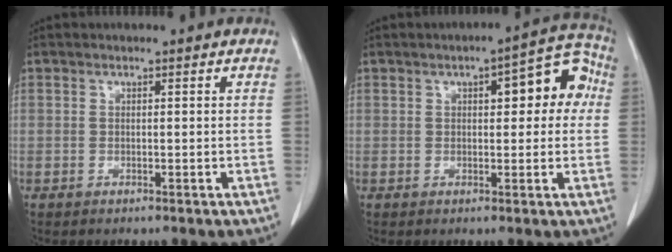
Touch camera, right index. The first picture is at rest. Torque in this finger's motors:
{"motor_torque": [0.18, 0.10, 0.15, 0.04]}